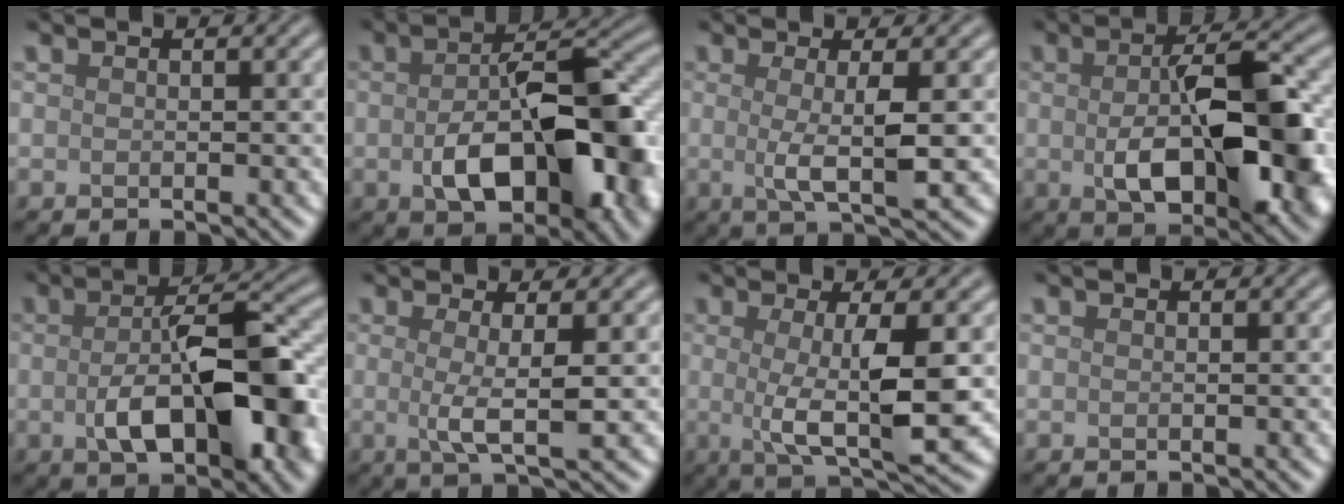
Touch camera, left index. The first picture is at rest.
{"total": 10.5, "force": [-2.2, 5.4, 8.7], "torque": [-0.143, -0.005, -0.034]}
{"total": 3.7, "force": [0.1, 0.7, 3.7], "torque": [-0.063, -0.006, 0.000]}
{"total": 10.8, "force": [-0.9, 4.8, 9.6], "torque": [-0.160, -0.008, -0.011]}
{"total": 10.4, "force": [-1.9, 4.5, 9.2], "torque": [-0.158, -0.006, -0.030]}
{"total": 3.1, "force": [0.2, 0.6, 3.0], "torque": [-0.053, -0.006, -0.001]}
{"total": 6.0, "force": [0.1, 1.2, 5.9], "torque": [-0.099, -0.008, 0.002]}
{"total": 0.0}